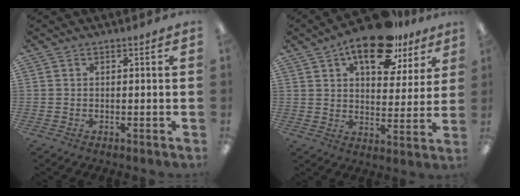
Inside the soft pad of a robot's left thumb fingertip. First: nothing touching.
{"total": 17.7, "force": [11.3, 8.3, 10.8], "torque": [-0.158, -0.052, 0.188]}